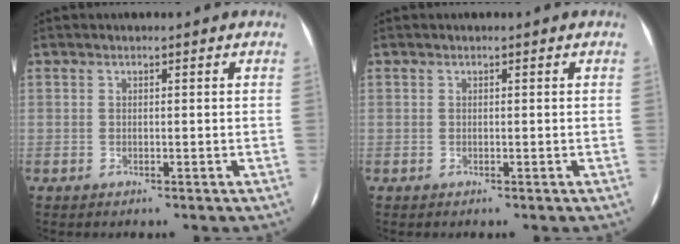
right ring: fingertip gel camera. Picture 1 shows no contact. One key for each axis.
{"total": 0.0}